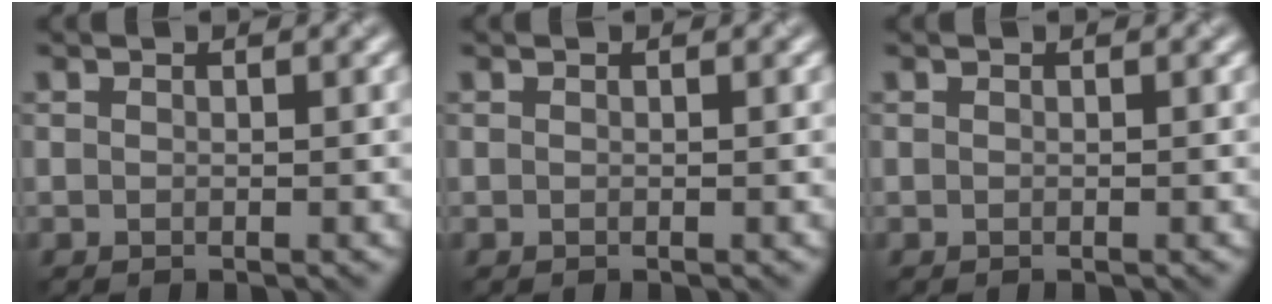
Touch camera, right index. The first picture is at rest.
{"total": 0.0}
{"total": 0.0}